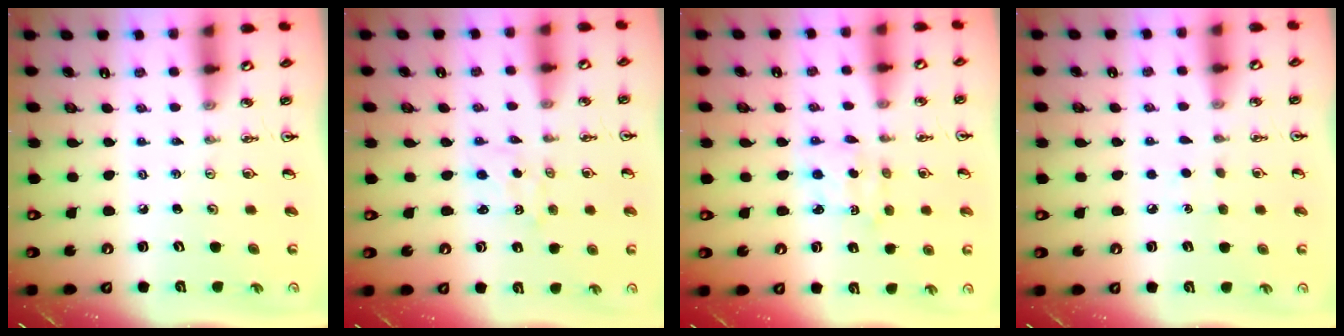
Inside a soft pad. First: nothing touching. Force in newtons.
{"total": 0.9, "press": 0.7, "slide": 0.6}
{"total": 2.3, "press": 2.3, "slide": 0.2}
{"total": 3.8, "press": 3.8, "slide": 0.3}